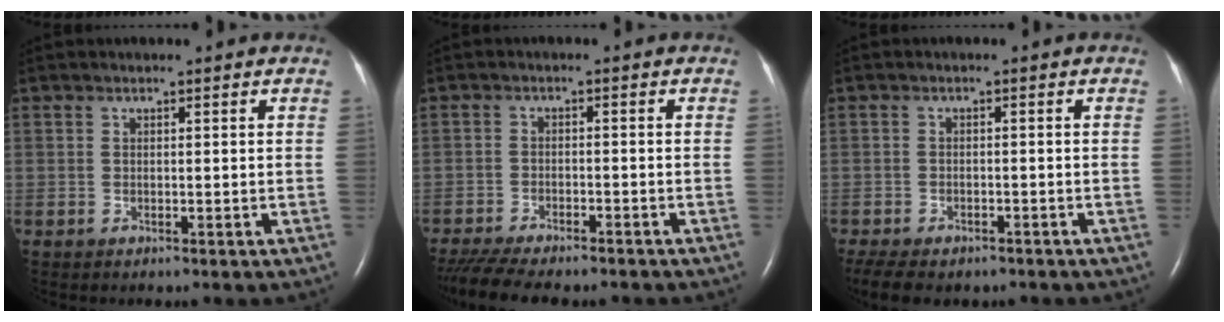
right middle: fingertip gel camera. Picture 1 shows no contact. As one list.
[{"total": 12.5, "force": [-10.8, 2.7, 5.7], "torque": [-0.103, -0.015, -0.158]}, {"total": 10.5, "force": [-7.9, 4.8, 4.9], "torque": [-0.106, -0.006, -0.104]}]